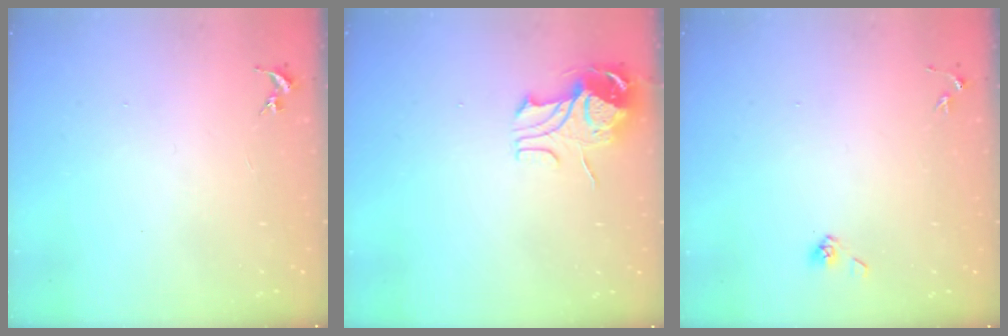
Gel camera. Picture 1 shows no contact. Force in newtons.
{"total": 9.8, "press": 9.7, "slide": 1.1}
{"total": 3.8, "press": 3.3, "slide": 1.8}